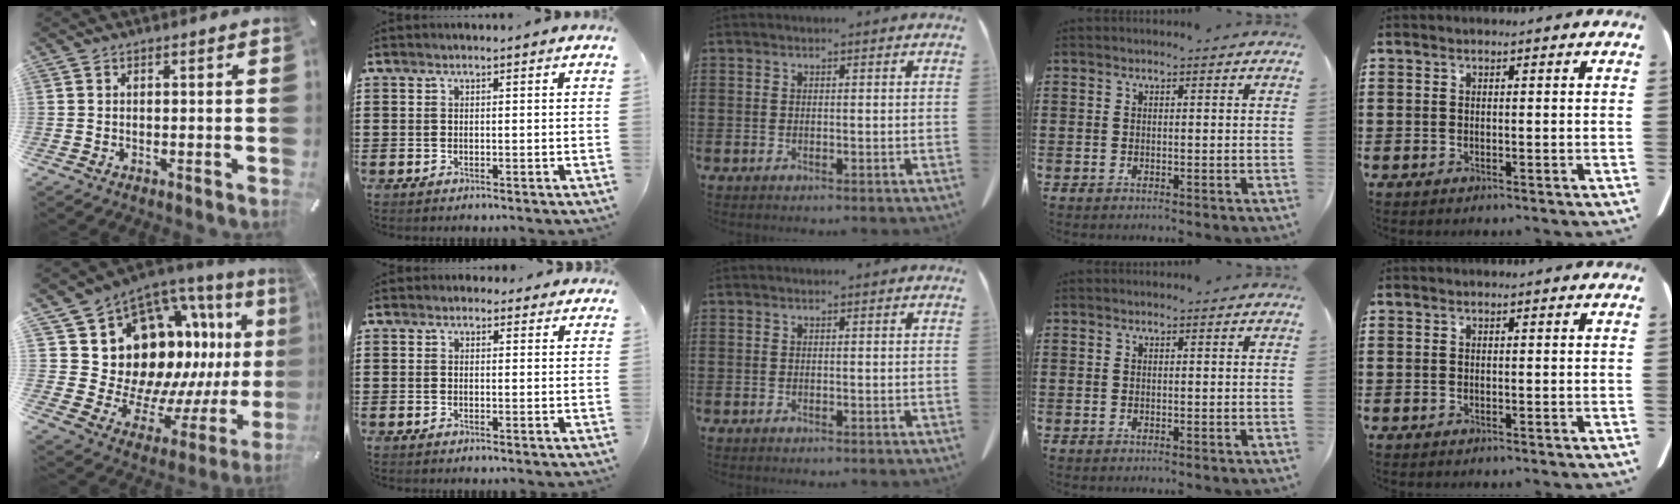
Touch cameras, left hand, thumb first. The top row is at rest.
{"thumb": {"total": 15.2, "force": [5.9, 12.0, 7.1], "torque": [-0.131, -0.101, 0.134]}, "index": {"total": 1.4, "force": [1.1, 0.9, 0.2], "torque": [-0.001, 0.005, 0.018]}}